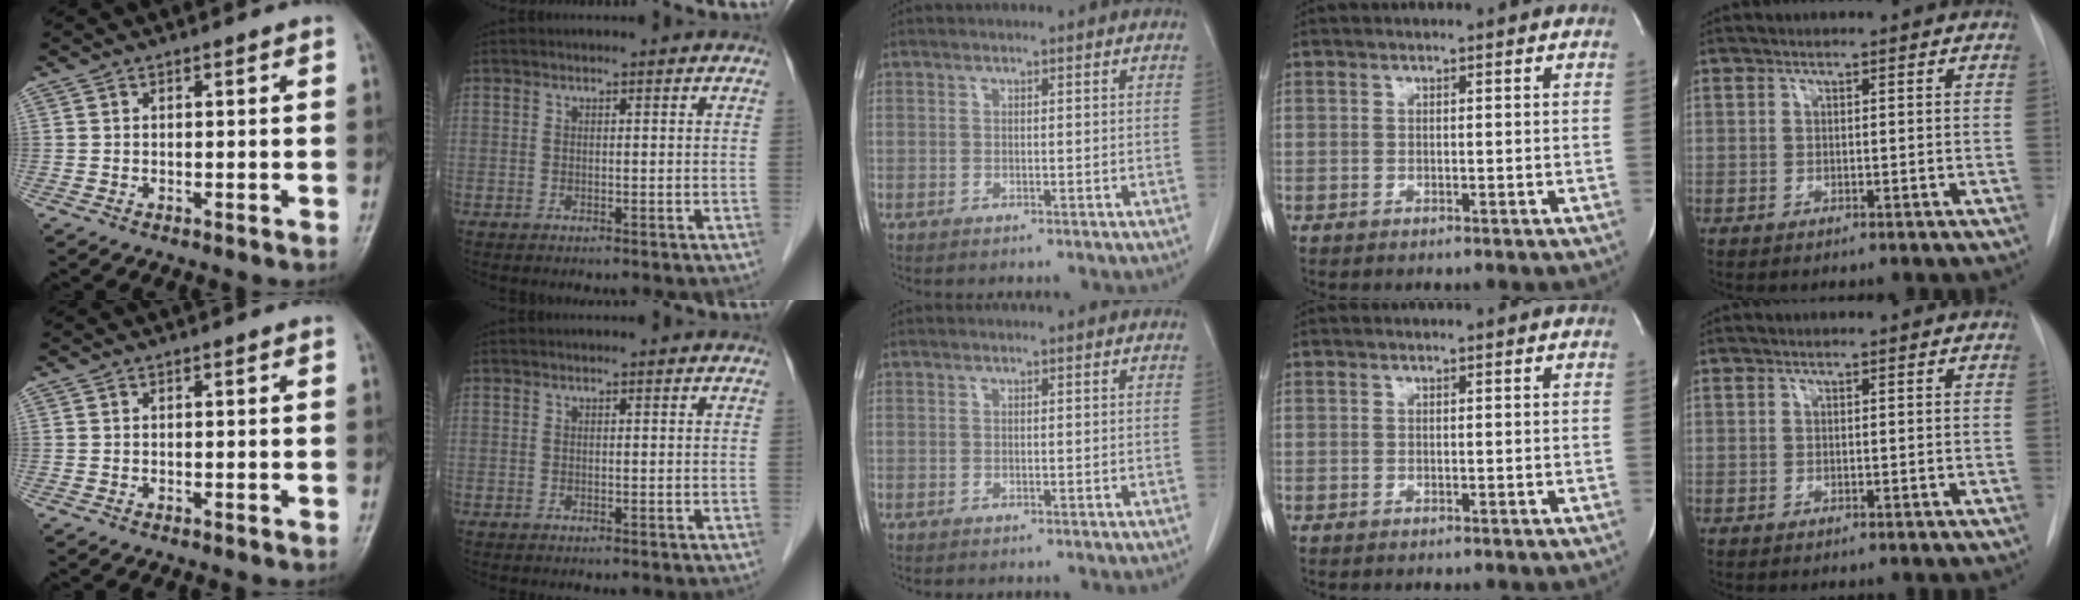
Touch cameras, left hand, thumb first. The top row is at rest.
{}